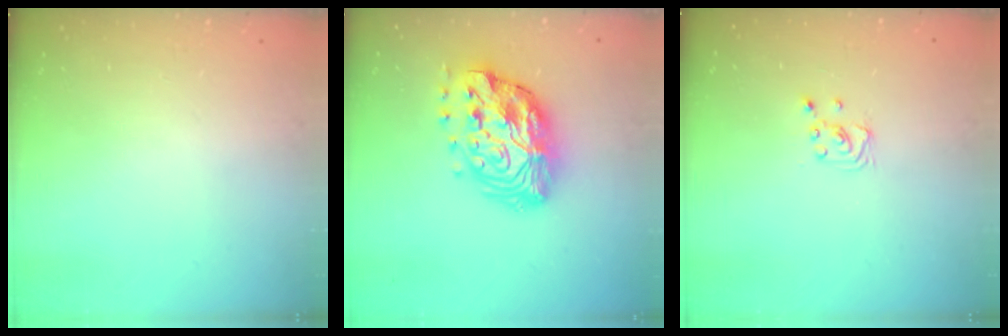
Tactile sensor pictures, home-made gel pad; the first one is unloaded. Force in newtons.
{"total": 18.2, "press": 18.1, "slide": 1.3}
{"total": 2.3, "press": 2.3, "slide": 0.2}